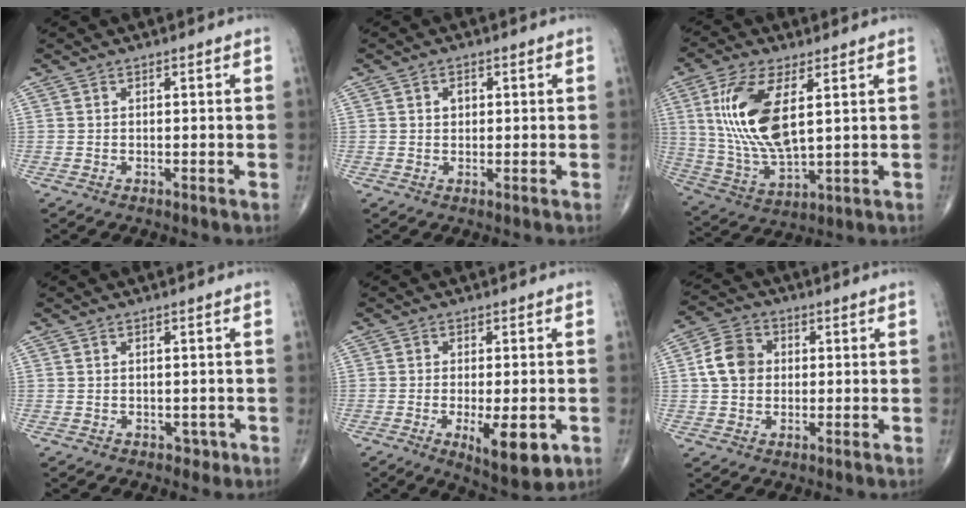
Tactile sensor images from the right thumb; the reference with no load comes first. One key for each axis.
{"total": 1.9, "fx": 0.5, "fy": 1.5, "fz": 1.2, "tx": -0.010, "ty": 0.001, "tz": 0.007}
{"total": 15.9, "fx": 4.1, "fy": 6.7, "fz": 13.9, "tx": -0.294, "ty": -0.018, "tz": 0.089}
{"total": 1.5, "fx": -0.5, "fy": 1.2, "fz": 0.8, "tx": -0.001, "ty": 0.002, "tz": -0.003}
{"total": 9.7, "fx": -3.1, "fy": 3.4, "fz": 8.5, "tx": -0.117, "ty": -0.015, "tz": -0.040}
{"total": 7.6, "fx": 0.7, "fy": 6.2, "fz": 4.4, "tx": -0.069, "ty": 0.013, "tz": 0.006}